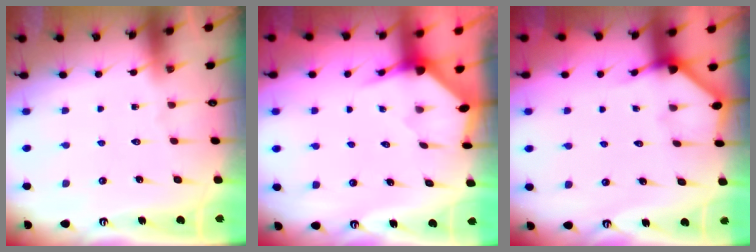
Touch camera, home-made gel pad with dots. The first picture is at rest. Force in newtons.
{"total": 3.3, "press": 3.3, "slide": 0.1}
{"total": 2.3, "press": 2.3, "slide": 0.2}